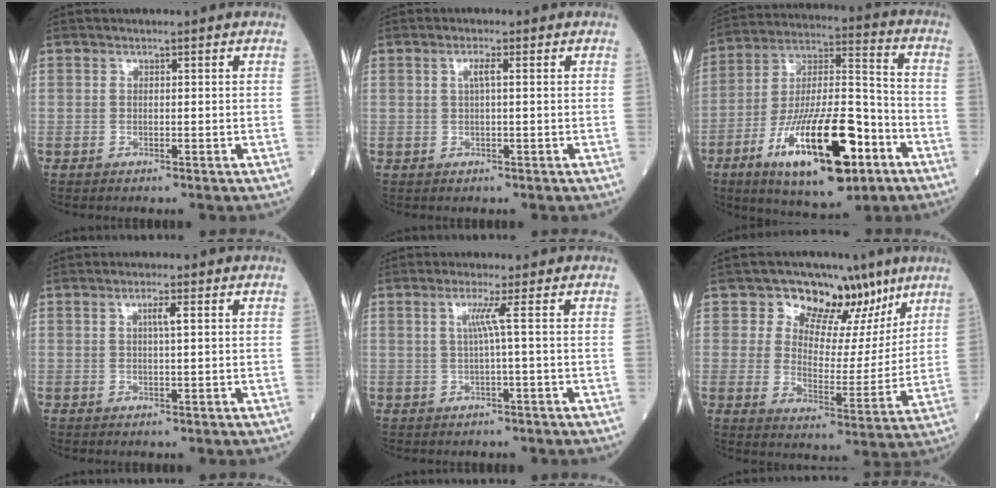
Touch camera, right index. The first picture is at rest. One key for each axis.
{"total": 1.8, "fx": 0.4, "fy": 0.0, "fz": 1.7, "tx": -0.034, "ty": 0.002, "tz": 0.006}
{"total": 21.2, "fx": -9.8, "fy": 6.0, "fz": 17.8, "tx": -0.327, "ty": -0.012, "tz": -0.157}
{"total": 1.9, "fx": 0.5, "fy": -0.1, "fz": 1.8, "tx": -0.033, "ty": 0.001, "tz": 0.008}
{"total": 2.5, "fx": 0.4, "fy": -1.0, "fz": 2.3, "tx": -0.047, "ty": 0.000, "tz": 0.010}
{"total": 11.5, "fx": 7.4, "fy": 6.9, "fz": 5.5, "tx": -0.062, "ty": 0.004, "tz": 0.114}